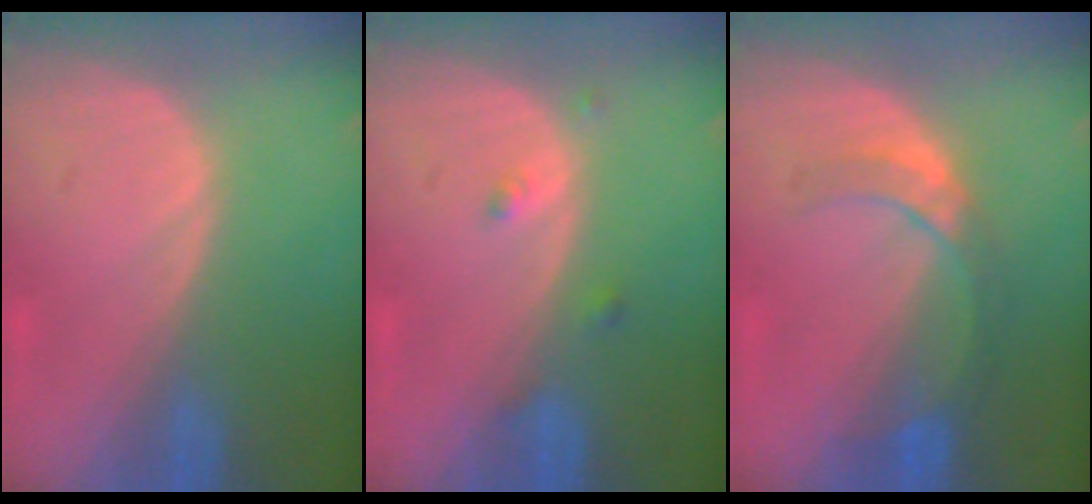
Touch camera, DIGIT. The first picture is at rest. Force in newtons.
{"total": 1.6, "press": 1.5, "slide": 0.1}
{"total": 4.7, "press": 4.6, "slide": 1.0}